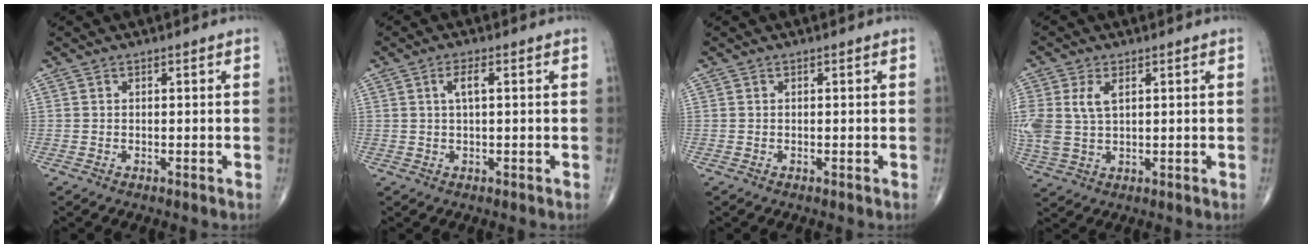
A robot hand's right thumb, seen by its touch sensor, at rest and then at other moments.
{"total": 2.8, "force": [0.7, 0.7, 2.6], "torque": [-0.053, 0.008, 0.014]}
{"total": 0.0}
{"total": 8.7, "force": [2.2, 5.2, 6.6], "torque": [-0.161, 0.004, 0.053]}